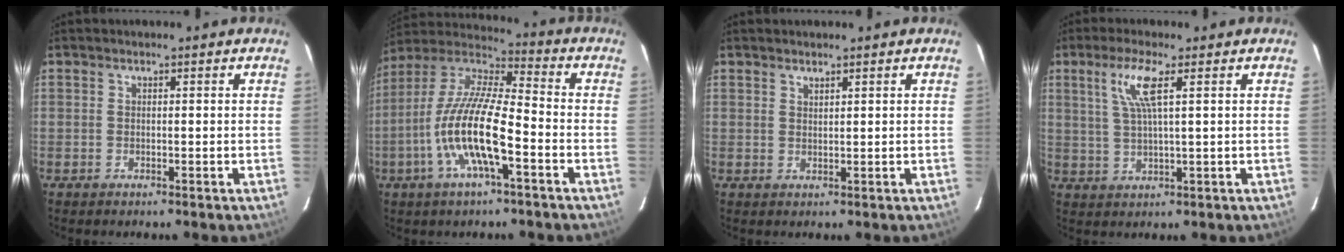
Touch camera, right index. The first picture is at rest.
{"total": 15.5, "force": [-5.5, 3.4, 14.1], "torque": [-0.281, -0.006, -0.114]}
{"total": 1.0, "force": [0.9, 0.2, 0.3], "torque": [-0.006, 0.001, 0.017]}
{"total": 6.0, "force": [2.4, 0.3, 5.5], "torque": [-0.110, 0.002, 0.051]}